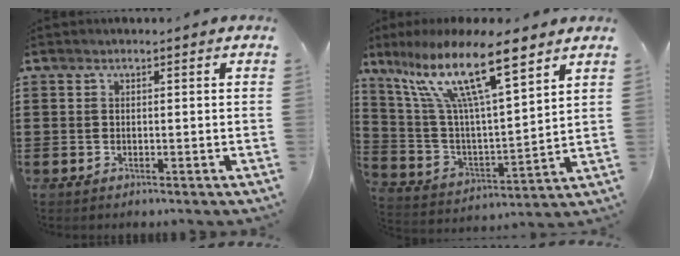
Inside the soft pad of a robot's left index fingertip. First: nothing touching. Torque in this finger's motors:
{"motor_torque": [1.76, -0.38, 1.05, 0.21]}